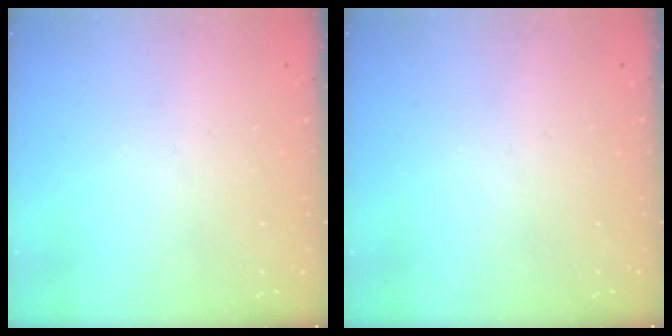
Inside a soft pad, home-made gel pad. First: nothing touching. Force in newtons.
{"total": 0.0}